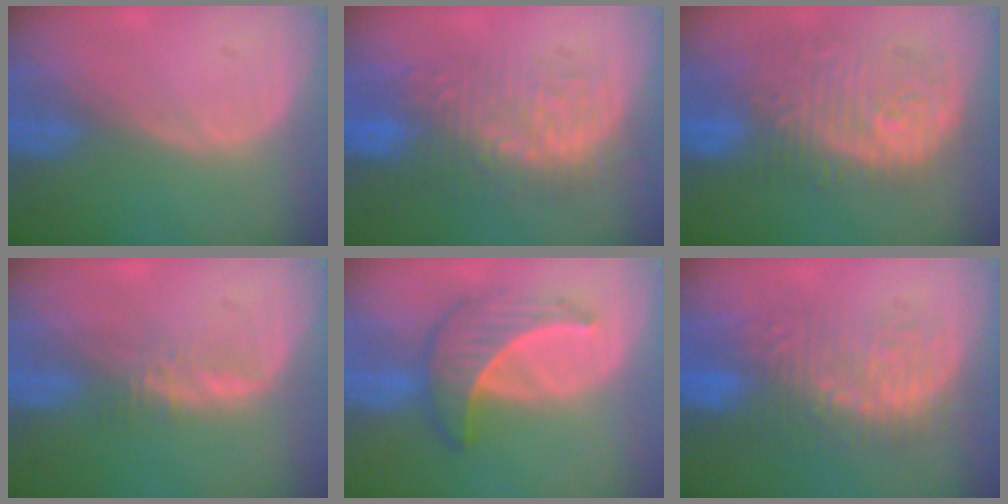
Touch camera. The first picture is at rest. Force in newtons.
{"total": 9.2, "press": 8.9, "slide": 2.1}
{"total": 12.0, "press": 10.7, "slide": 5.5}
{"total": 2.2, "press": 2.1, "slide": 0.2}
{"total": 6.4, "press": 6.3, "slide": 1.0}
{"total": 9.4, "press": 9.0, "slide": 2.7}